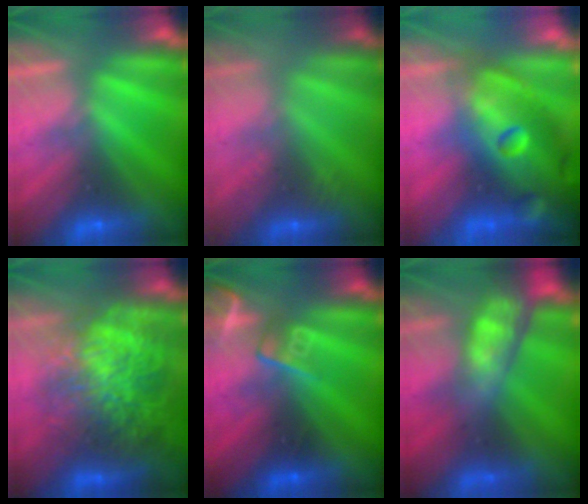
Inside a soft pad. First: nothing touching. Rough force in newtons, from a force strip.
{"total": 2.4}
{"total": 7.6}
{"total": 11.0}
{"total": 2.7}
{"total": 9.0}